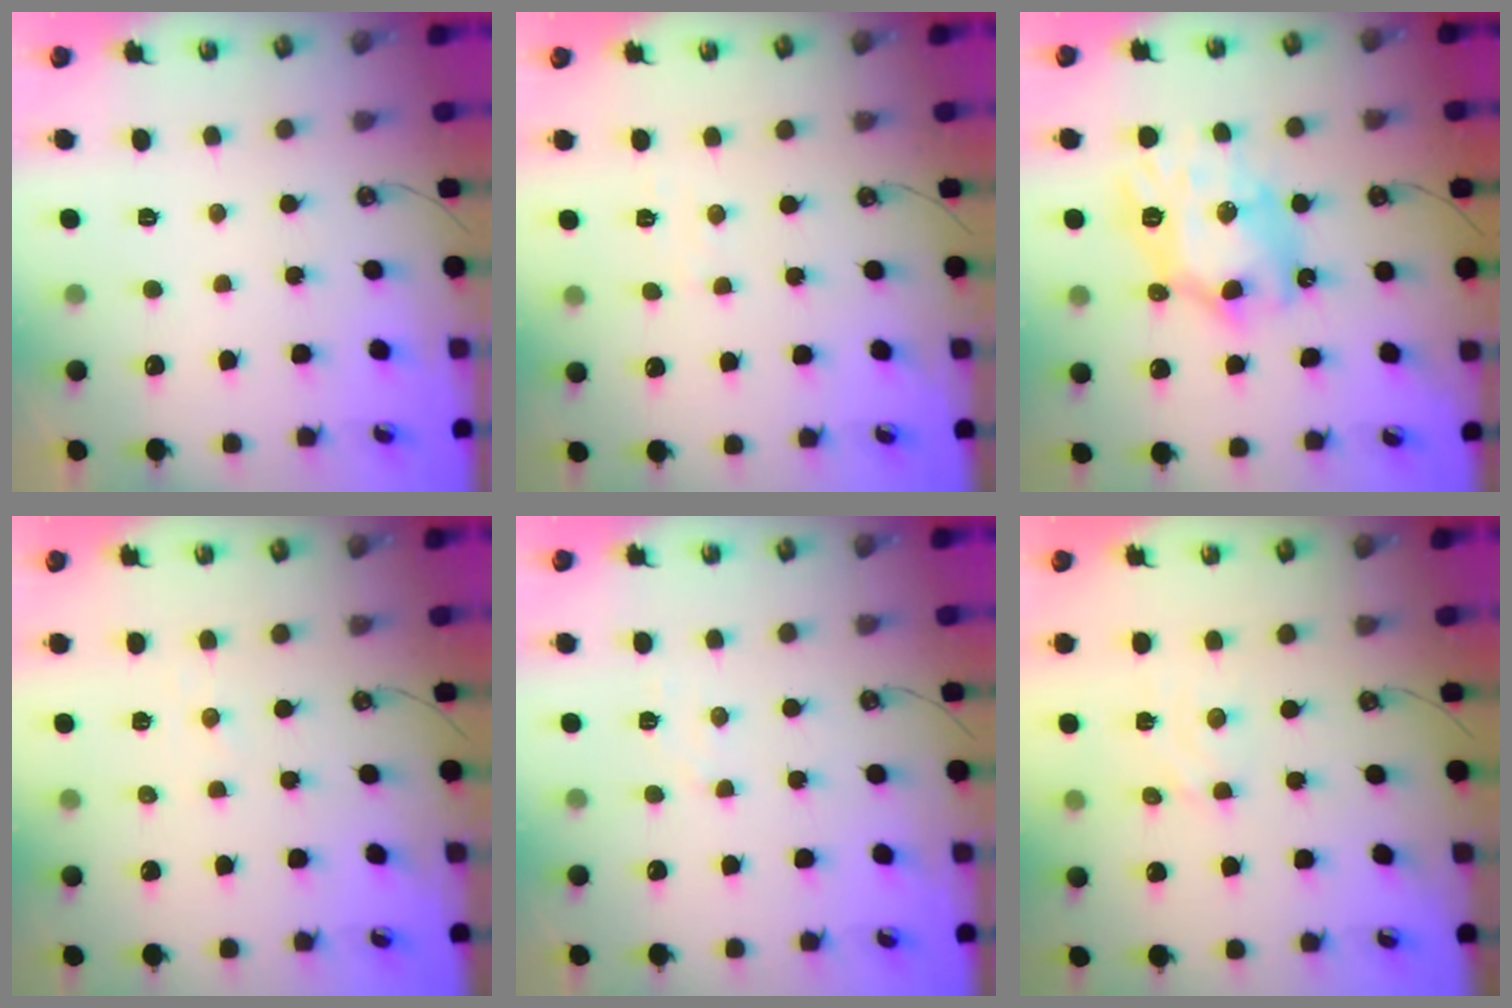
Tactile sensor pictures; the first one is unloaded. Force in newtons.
{"total": 3.6, "press": 3.6, "slide": 0.5}
{"total": 13.8, "press": 13.8, "slide": 1.4}
{"total": 2.2, "press": 2.1, "slide": 0.3}
{"total": 4.7, "press": 4.6, "slide": 0.7}
{"total": 2.5, "press": 2.5, "slide": 0.3}